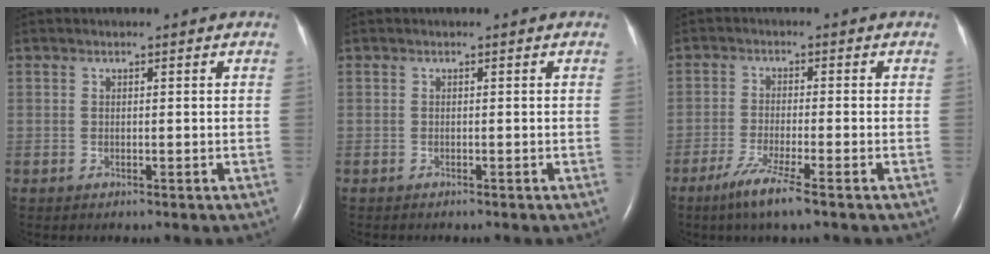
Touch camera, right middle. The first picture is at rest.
{"total": 1.0, "force": [-0.9, 0.2, 0.5], "torque": [-0.010, -0.002, -0.010]}
{"total": 5.7, "force": [-3.7, -0.2, 4.4], "torque": [-0.092, -0.017, -0.072]}